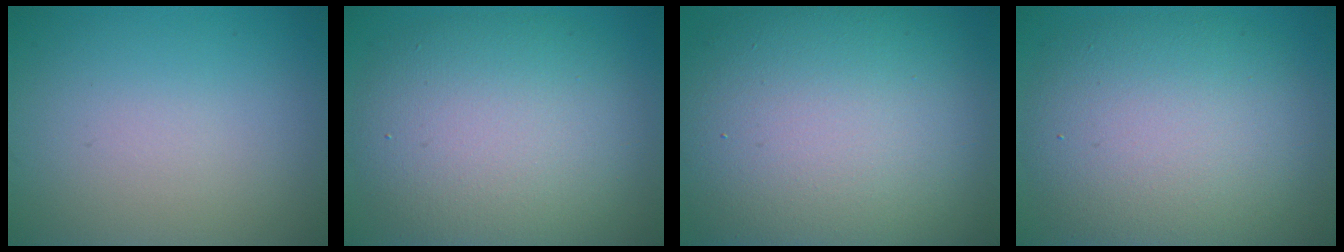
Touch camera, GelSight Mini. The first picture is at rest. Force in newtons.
{"total": 9.6, "press": 9.6, "slide": 0.5}
{"total": 15.3, "press": 15.3, "slide": 0.8}
{"total": 9.9, "press": 9.9, "slide": 0.5}